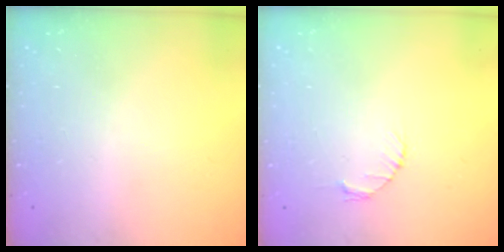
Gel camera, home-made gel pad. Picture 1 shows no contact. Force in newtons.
{"total": 2.7, "press": 2.7, "slide": 0.4}